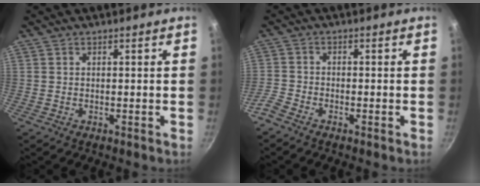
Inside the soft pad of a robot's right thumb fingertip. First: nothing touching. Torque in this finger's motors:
{"motor_torque": [0.69, -0.78, -0.25, -0.36, 0.11]}